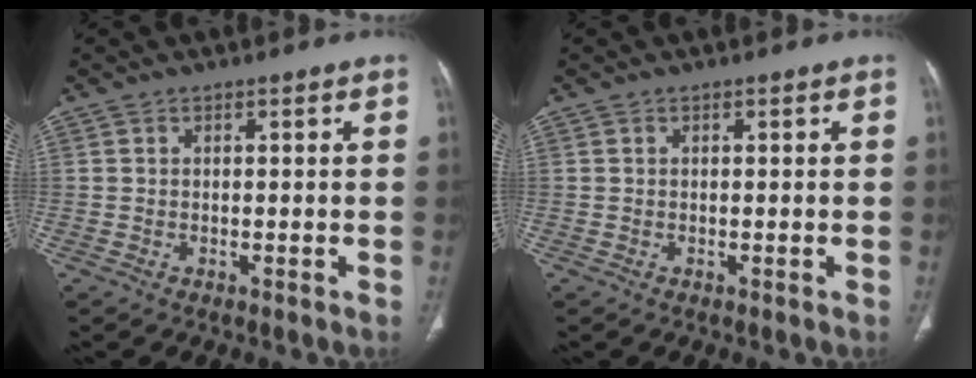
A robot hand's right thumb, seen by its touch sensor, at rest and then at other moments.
{"total": 0.0}